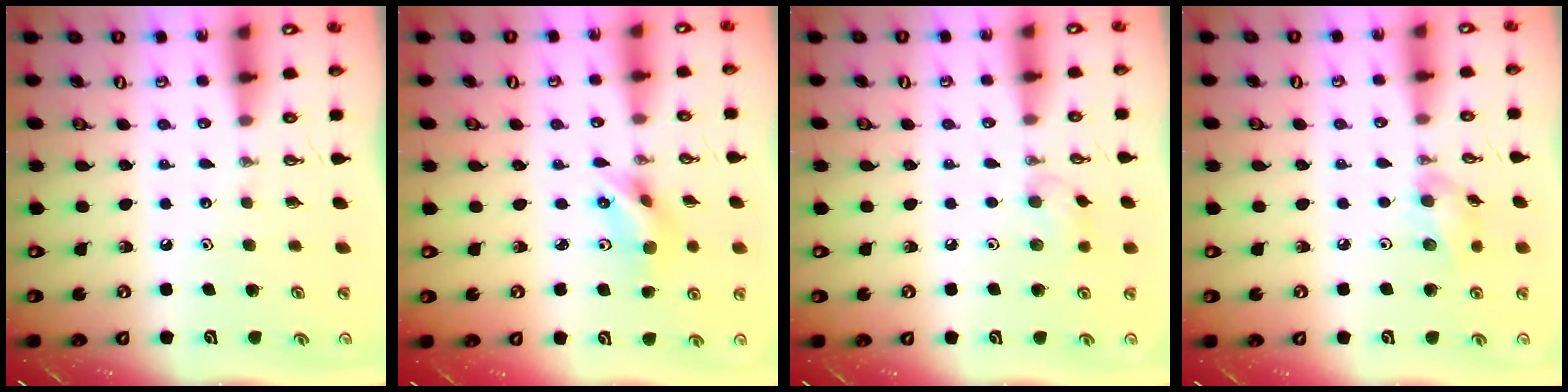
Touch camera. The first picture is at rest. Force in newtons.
{"total": 6.3, "press": 5.5, "slide": 3.1}
{"total": 7.4, "press": 7.4, "slide": 0.8}
{"total": 7.3, "press": 6.9, "slide": 2.3}